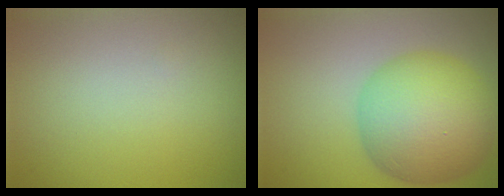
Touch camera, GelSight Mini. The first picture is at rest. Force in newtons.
{"total": 9.5, "press": 9.5, "slide": 0.1}